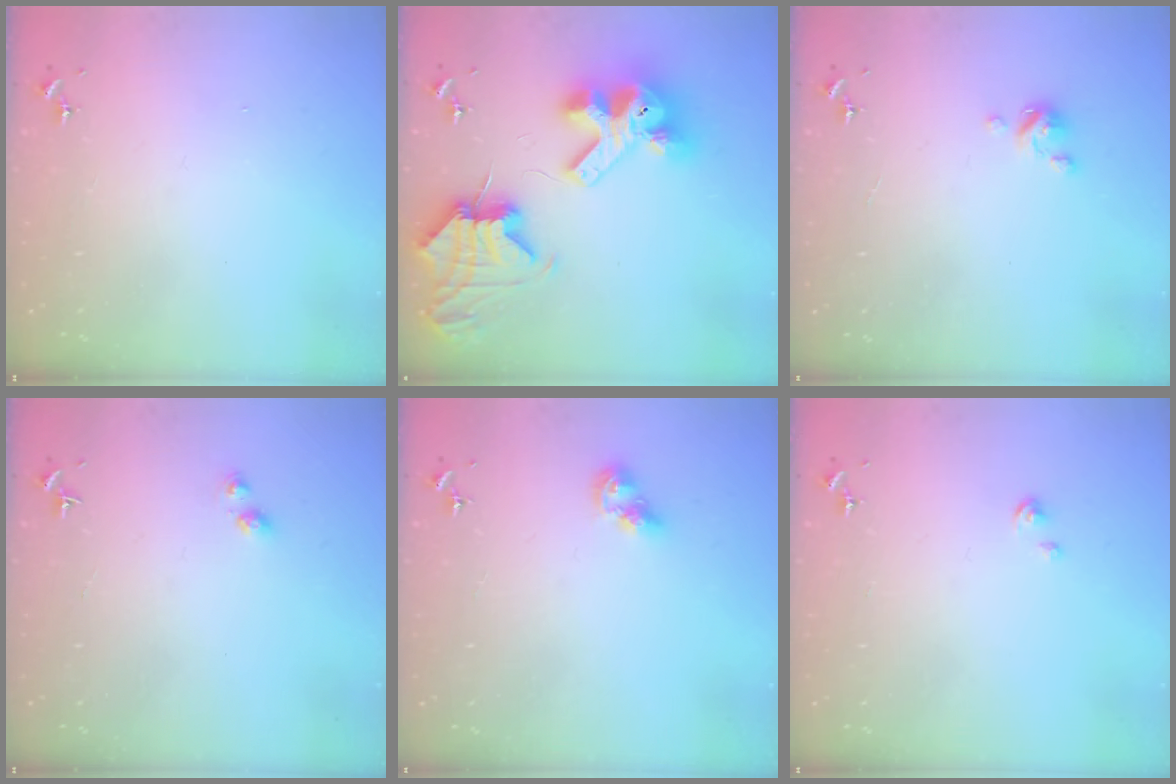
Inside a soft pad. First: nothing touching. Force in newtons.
{"total": 17.7, "press": 17.6, "slide": 2.0}
{"total": 4.3, "press": 4.3, "slide": 0.3}
{"total": 3.3, "press": 3.2, "slide": 0.6}
{"total": 6.3, "press": 6.3, "slide": 0.5}
{"total": 1.0, "press": 1.0, "slide": 0.2}